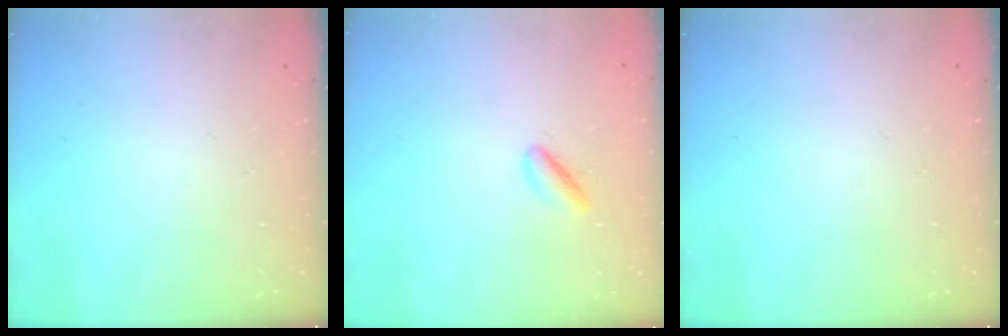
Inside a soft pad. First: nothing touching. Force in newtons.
{"total": 2.9, "press": 2.7, "slide": 0.9}
{"total": 0.0}